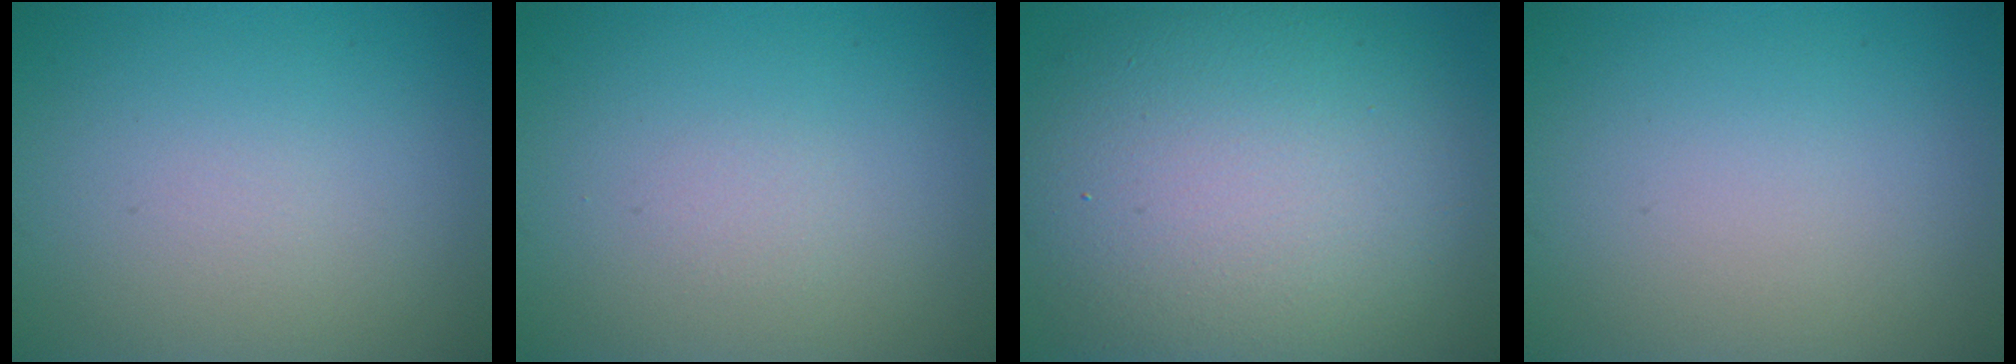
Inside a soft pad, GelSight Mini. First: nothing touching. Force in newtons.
{"total": 0.6, "press": 0.6, "slide": 0.0}
{"total": 13.2, "press": 13.2, "slide": 0.9}
{"total": 0.0}